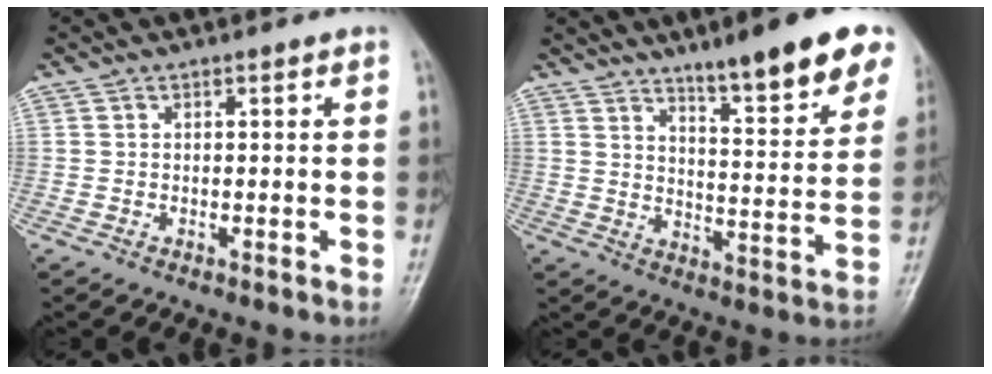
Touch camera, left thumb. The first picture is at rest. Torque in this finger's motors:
{"motor_torque": [0.51, 0.41, 1.58, -1.19, 0.15]}